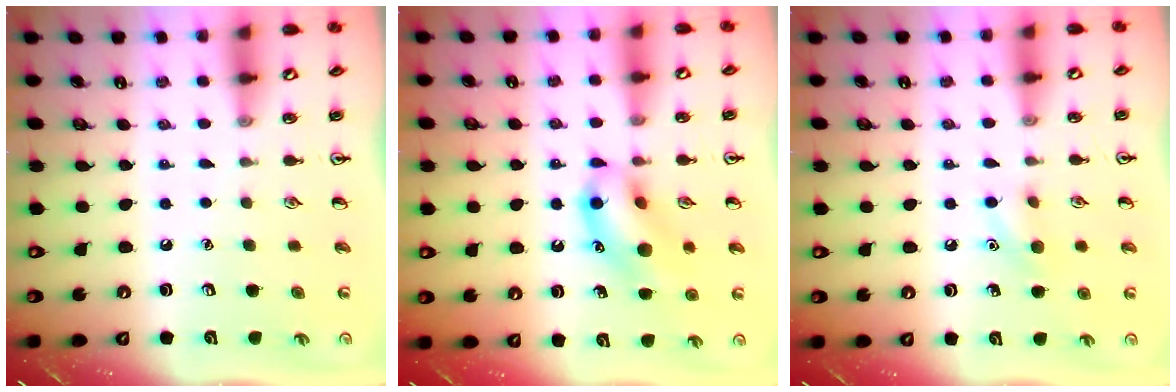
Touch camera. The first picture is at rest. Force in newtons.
{"total": 13.4, "press": 13.3, "slide": 2.1}
{"total": 6.9, "press": 6.6, "slide": 2.0}